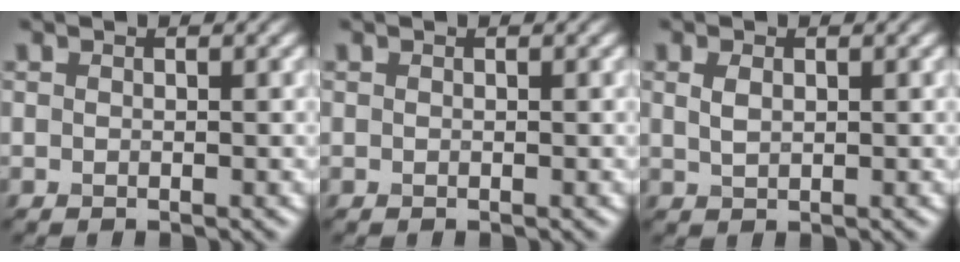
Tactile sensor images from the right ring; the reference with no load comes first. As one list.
[{"total": 0.0}, {"total": 1.3, "force": [0.5, 0.8, 1.0], "torque": [-0.024, -0.001, 0.013]}]